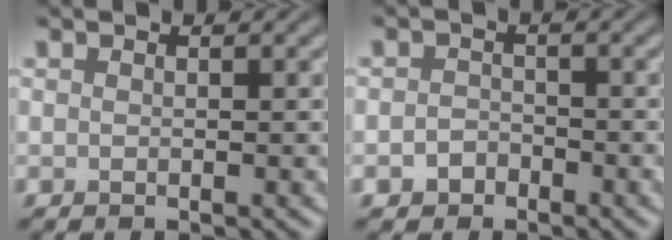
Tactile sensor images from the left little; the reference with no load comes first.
{"total": 1.5, "force": [-0.9, 1.2, 0.4], "torque": [-0.004, 0.005, -0.020]}